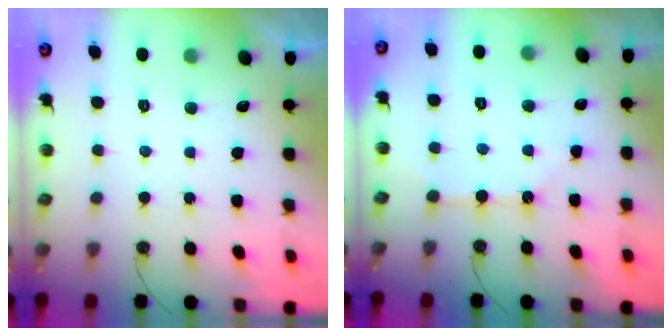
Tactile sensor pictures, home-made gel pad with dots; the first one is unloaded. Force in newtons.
{"total": 5.9, "press": 5.9, "slide": 0.4}